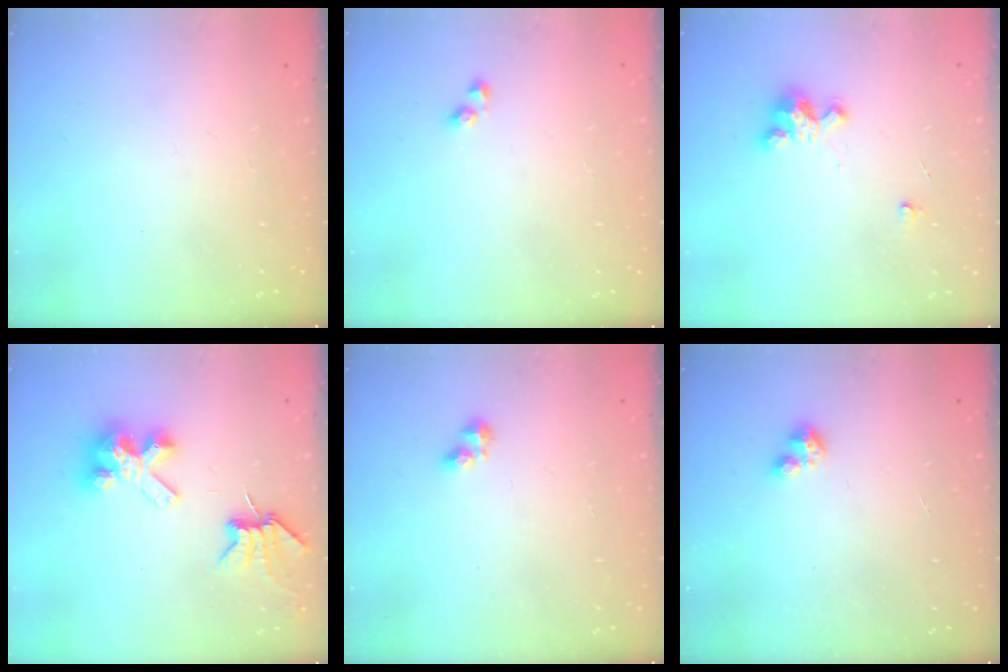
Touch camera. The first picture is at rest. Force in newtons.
{"total": 2.8, "press": 2.8, "slide": 0.3}
{"total": 6.0, "press": 6.0, "slide": 0.2}
{"total": 8.4, "press": 8.3, "slide": 1.1}
{"total": 2.7, "press": 2.7, "slide": 0.3}
{"total": 1.8, "press": 1.7, "slide": 0.3}